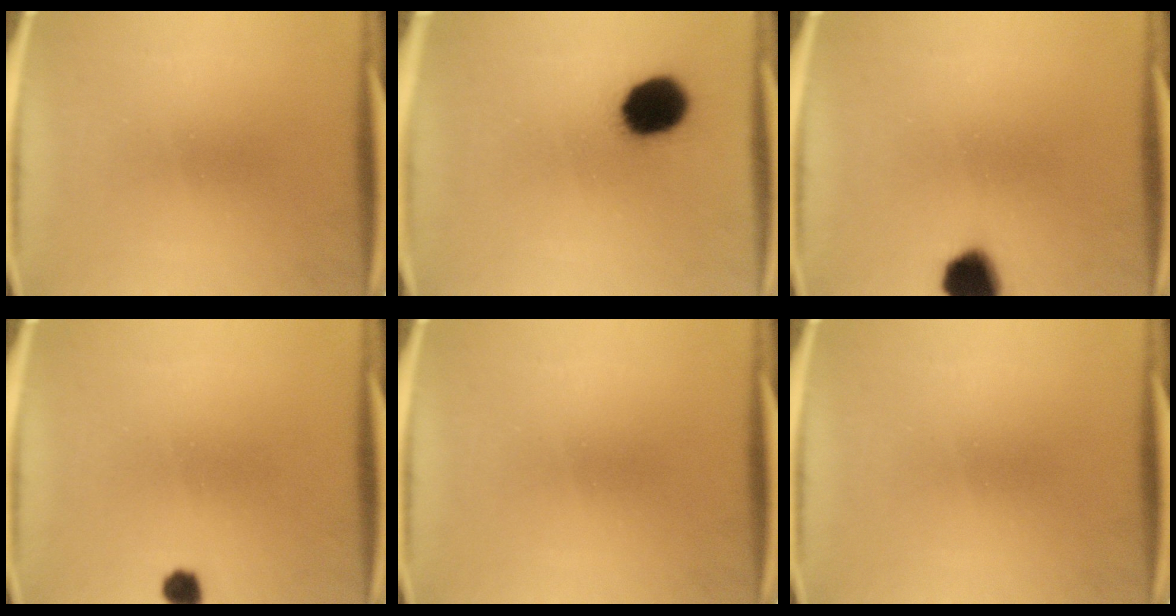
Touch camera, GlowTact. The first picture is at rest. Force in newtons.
{"total": 12.8}
{"total": 8.8}
{"total": 2.4}
{"total": 0.0}
{"total": 0.0}